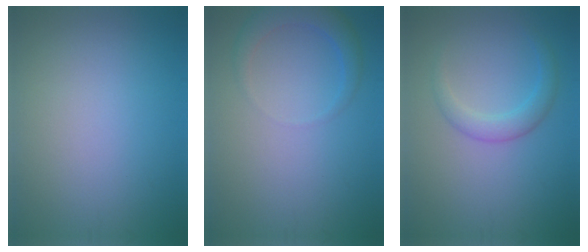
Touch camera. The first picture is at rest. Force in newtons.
{"total": 2.7, "press": 2.6, "slide": 0.3}
{"total": 2.3, "press": 2.3, "slide": 0.1}